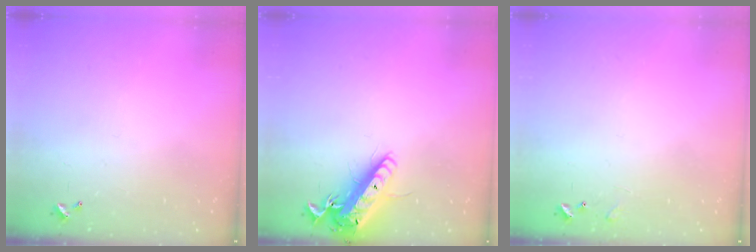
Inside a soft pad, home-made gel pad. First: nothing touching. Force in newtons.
{"total": 16.1, "press": 15.8, "slide": 3.2}
{"total": 5.9, "press": 5.9, "slide": 0.9}